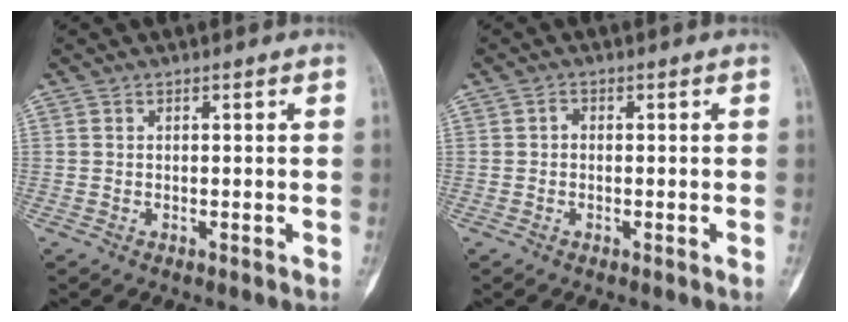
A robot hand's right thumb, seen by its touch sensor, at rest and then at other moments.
{"total": 0.9, "force": [-0.2, 0.6, 0.6], "torque": [-0.006, 0.002, -0.008]}